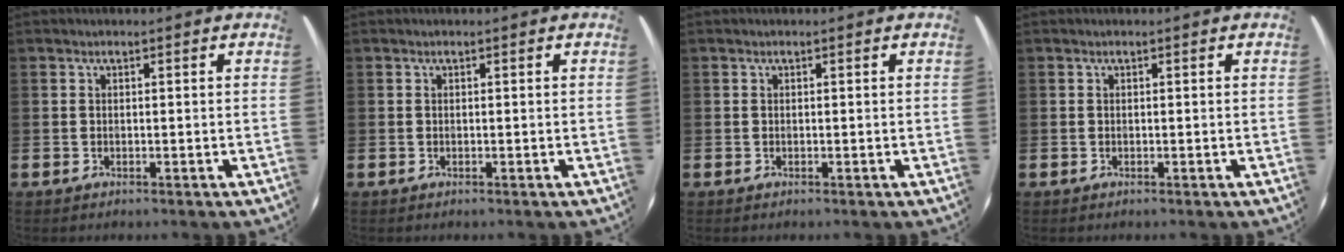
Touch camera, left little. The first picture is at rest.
{"total": 0.0}
{"total": 0.0}
{"total": 0.0}